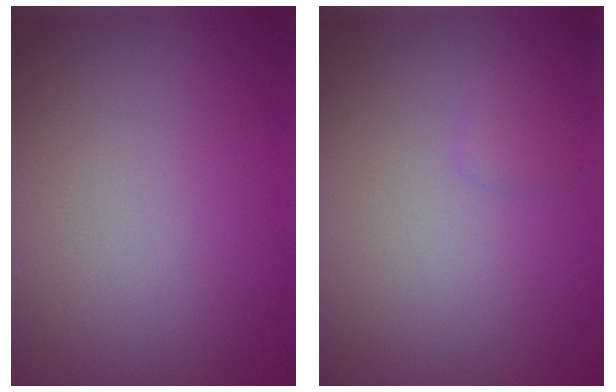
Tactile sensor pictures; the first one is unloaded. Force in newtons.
{"total": 0.7, "press": 0.7, "slide": 0.0}